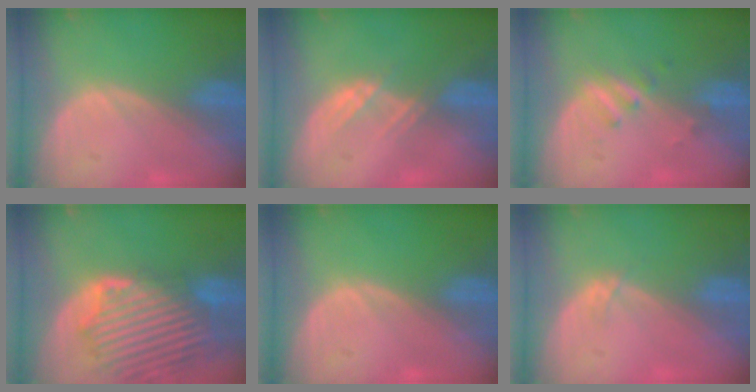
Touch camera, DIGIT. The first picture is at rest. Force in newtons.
{"total": 2.6, "press": 2.5, "slide": 0.7}
{"total": 2.8, "press": 2.6, "slide": 1.2}
{"total": 13.5, "press": 11.7, "slide": 6.8}
{"total": 0.0}
{"total": 1.2, "press": 0.9, "slide": 0.7}